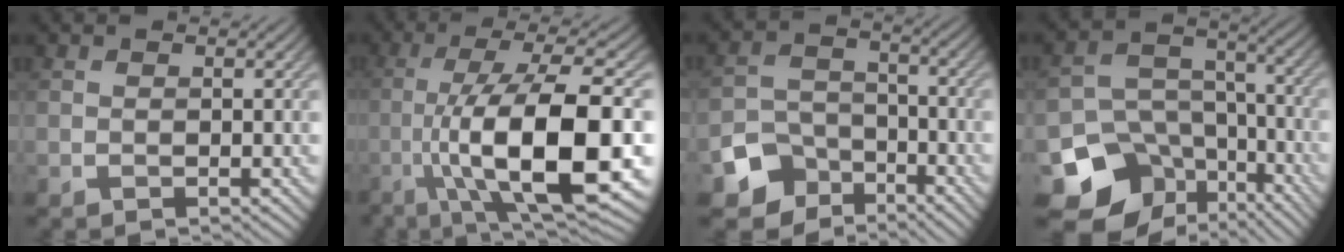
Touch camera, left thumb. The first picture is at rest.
{"total": 16.1, "force": [-3.9, 4.9, 14.9], "torque": [-0.252, 0.000, -0.063]}
{"total": 7.2, "force": [-4.7, 5.1, 2.0], "torque": [-0.050, -0.015, -0.095]}
{"total": 13.3, "force": [-7.6, 9.6, 5.3], "torque": [-0.132, -0.029, -0.116]}